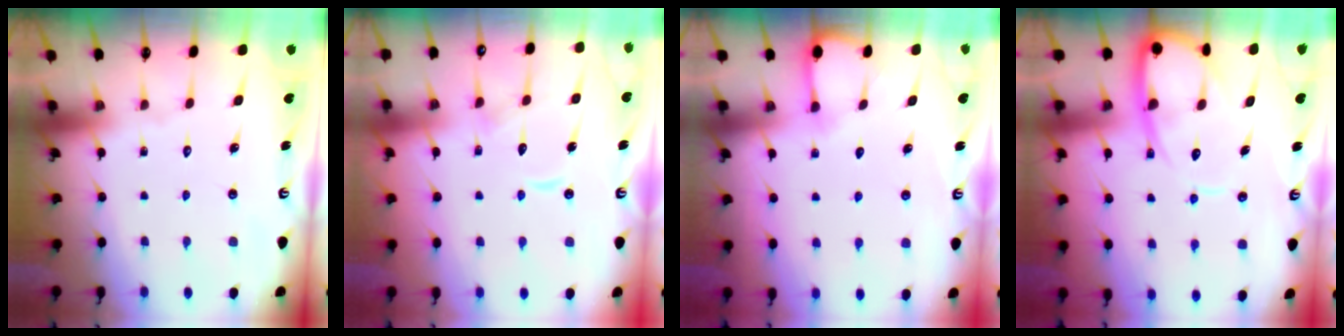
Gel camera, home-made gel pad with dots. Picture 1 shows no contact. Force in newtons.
{"total": 9.4, "press": 9.4, "slide": 1.0}
{"total": 5.2, "press": 5.1, "slide": 0.7}
{"total": 10.5, "press": 10.5, "slide": 0.8}